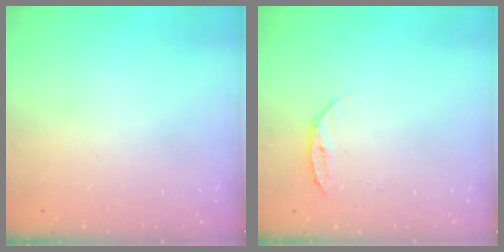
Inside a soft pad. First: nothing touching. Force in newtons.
{"total": 6.6, "press": 6.5, "slide": 0.7}